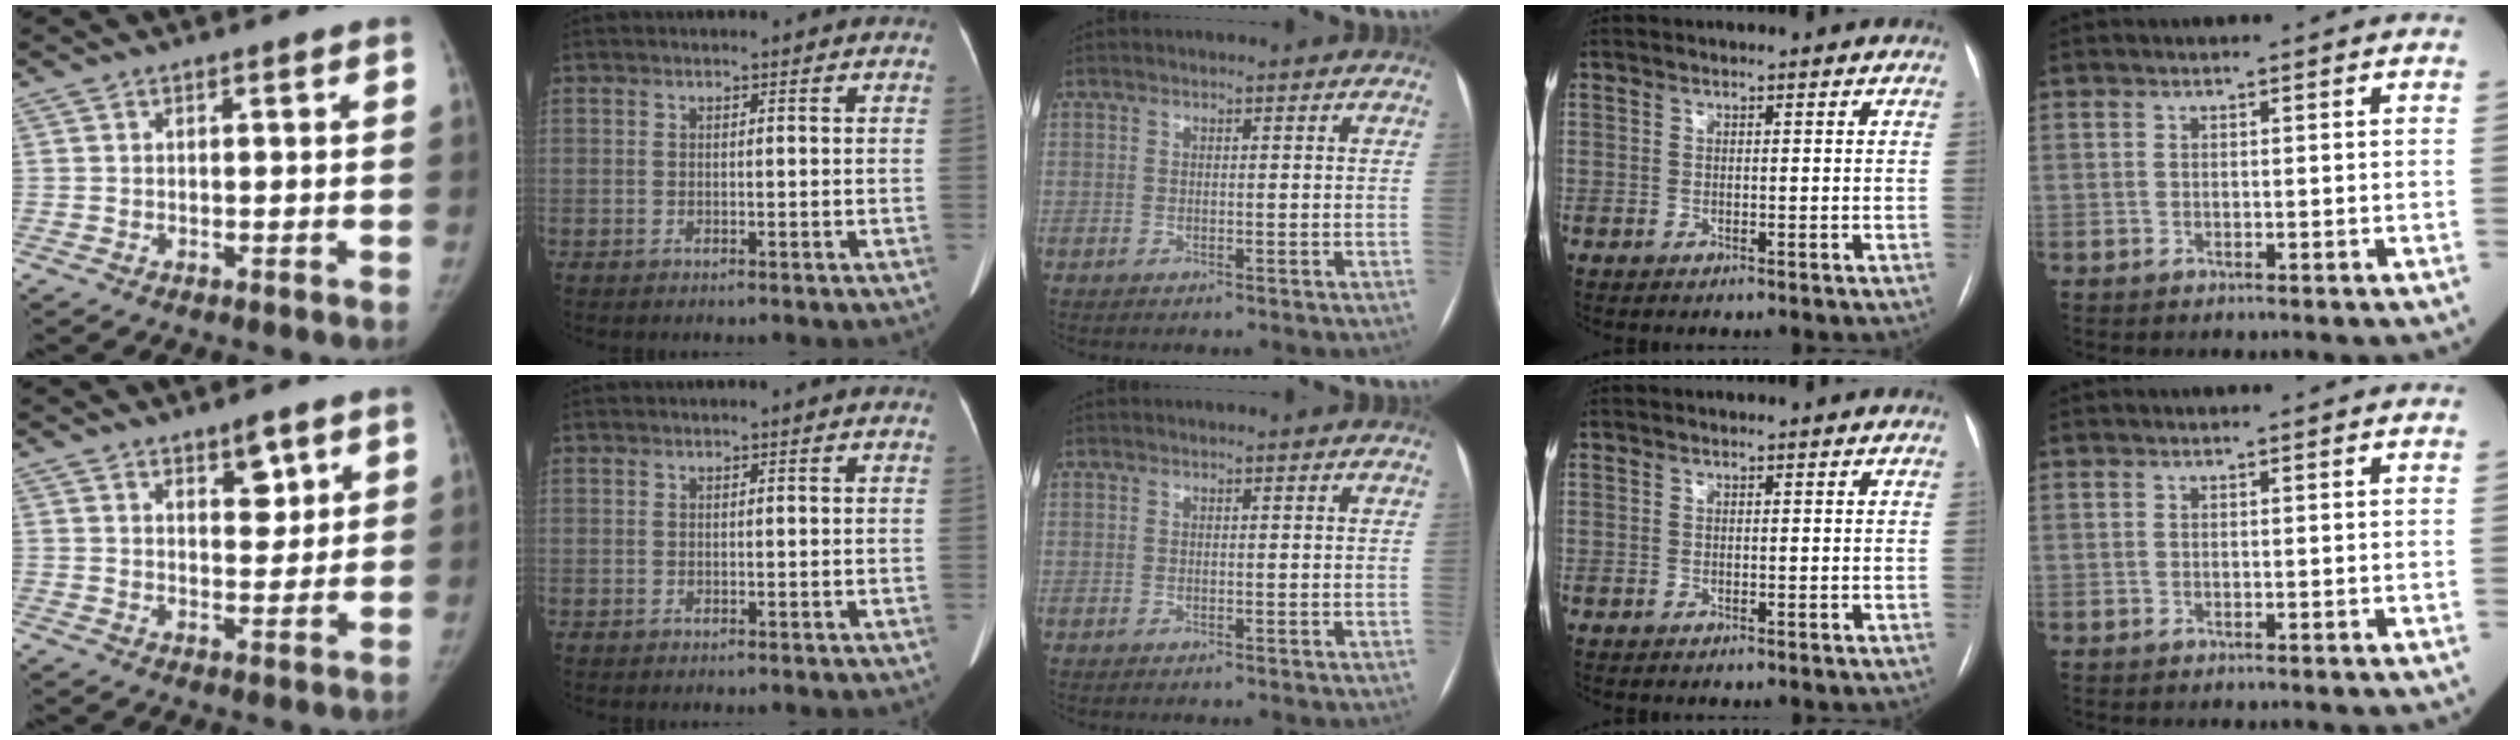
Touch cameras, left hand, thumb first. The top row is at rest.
{"thumb": {"total": 5.3, "force": [3.0, 2.6, 3.5], "torque": [-0.028, -0.020, 0.044]}}